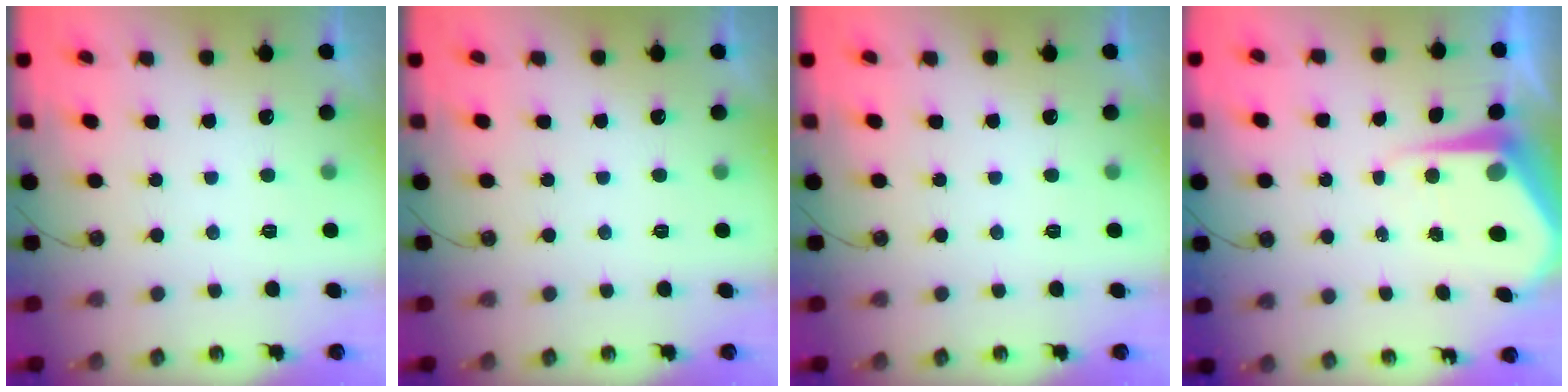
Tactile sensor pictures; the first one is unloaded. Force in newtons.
{"total": 0.0}
{"total": 0.0}
{"total": 7.7, "press": 7.6, "slide": 0.6}